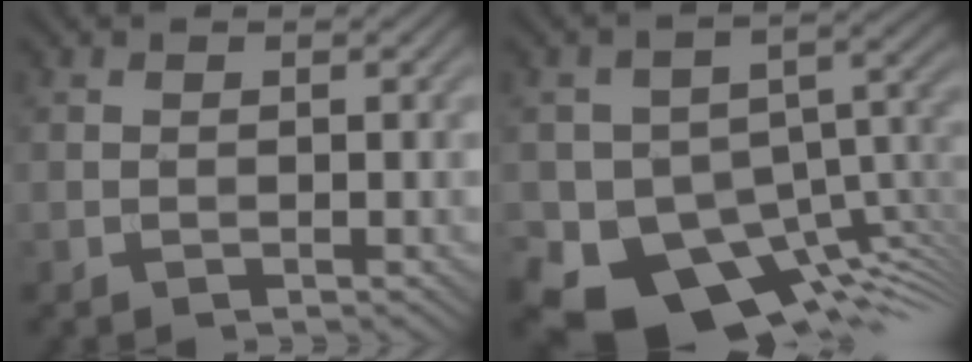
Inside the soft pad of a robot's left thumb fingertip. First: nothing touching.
{"total": 14.1, "force": [-8.4, 8.3, 7.6], "torque": [-0.136, -0.034, -0.126]}